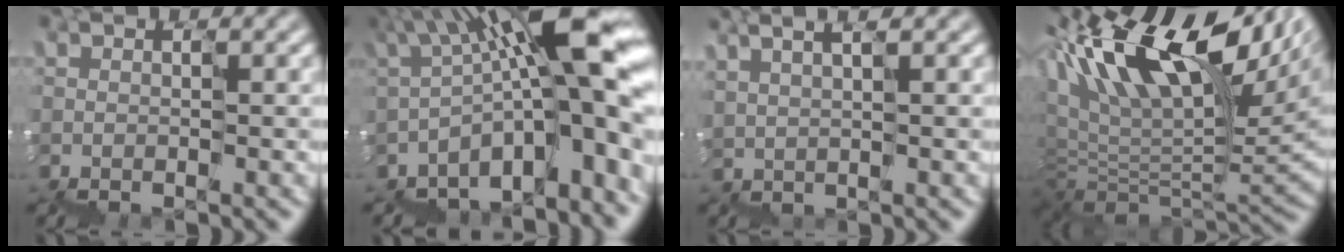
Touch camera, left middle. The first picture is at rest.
{"total": 12.3, "force": [-0.9, 3.3, 11.9], "torque": [-0.176, 0.038, -0.011]}
{"total": 2.0, "force": [1.9, 0.2, 0.4], "torque": [-0.005, 0.020, 0.038]}
{"total": 13.3, "force": [6.2, 5.1, 10.6], "torque": [-0.197, 0.039, 0.105]}